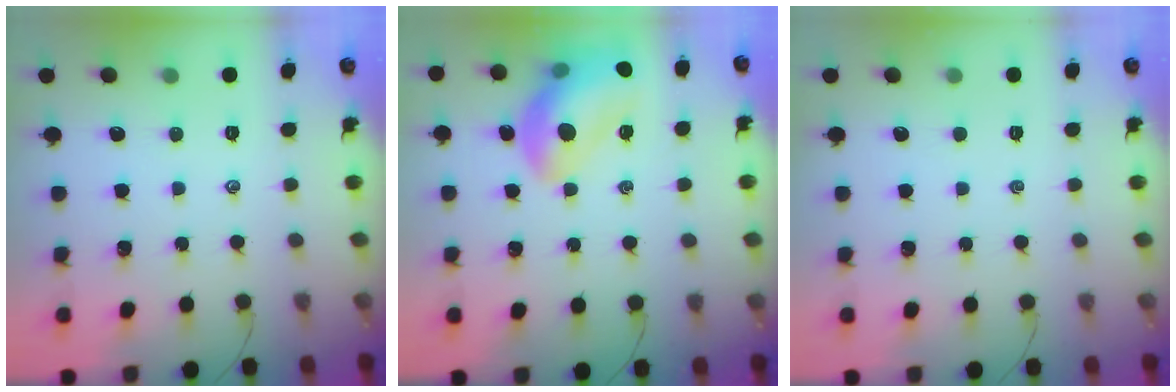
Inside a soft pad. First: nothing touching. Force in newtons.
{"total": 17.3, "press": 17.1, "slide": 2.7}
{"total": 0.0}